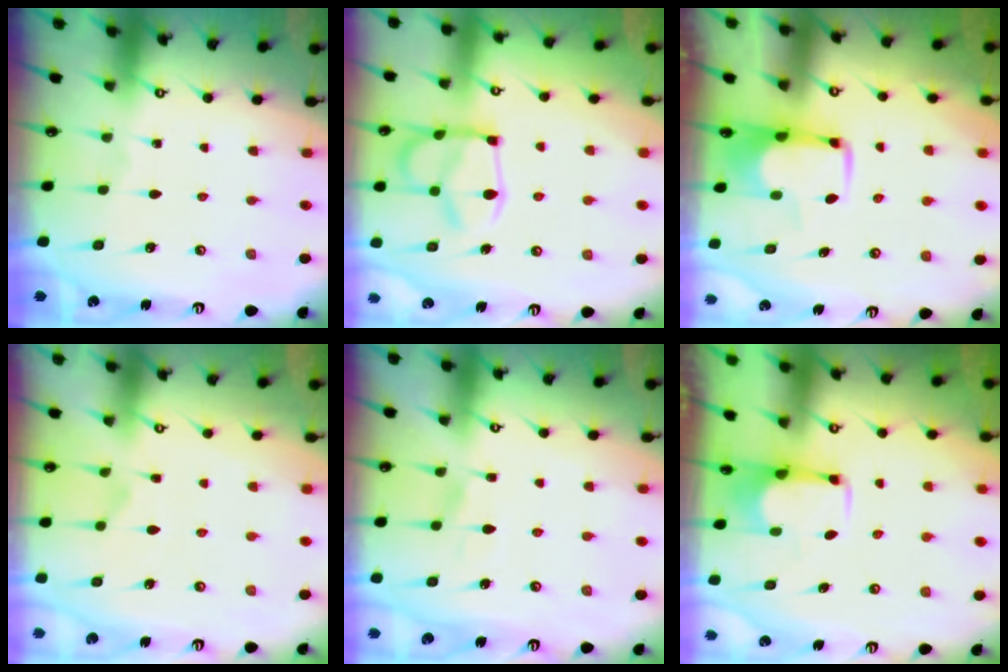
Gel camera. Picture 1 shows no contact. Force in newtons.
{"total": 15.1, "press": 15.0, "slide": 1.2}
{"total": 2.0, "press": 2.0, "slide": 0.4}
{"total": 3.5, "press": 3.3, "slide": 1.2}
{"total": 5.4, "press": 5.4, "slide": 0.7}
{"total": 2.5, "press": 2.3, "slide": 0.9}